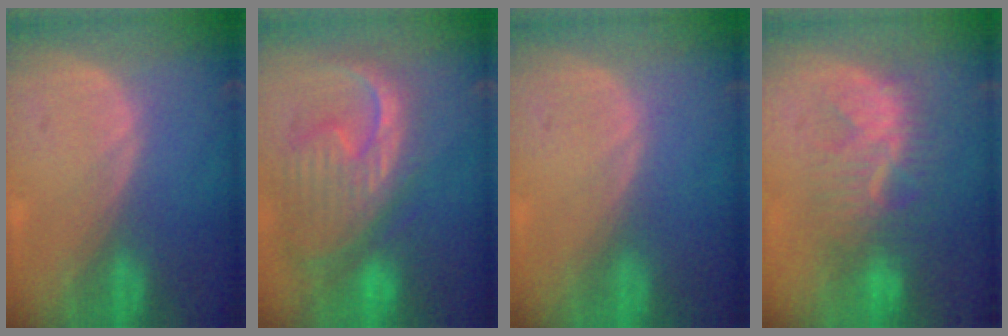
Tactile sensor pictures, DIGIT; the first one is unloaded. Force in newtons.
{"total": 12.8, "press": 10.9, "slide": 6.6}
{"total": 0.0}
{"total": 8.1, "press": 7.8, "slide": 2.2}